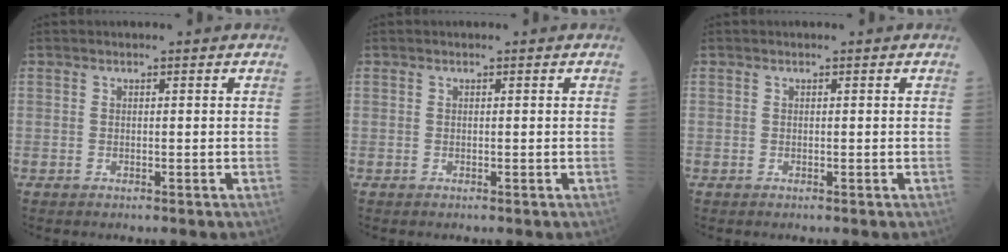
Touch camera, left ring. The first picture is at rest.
{"total": 0.0}
{"total": 0.0}